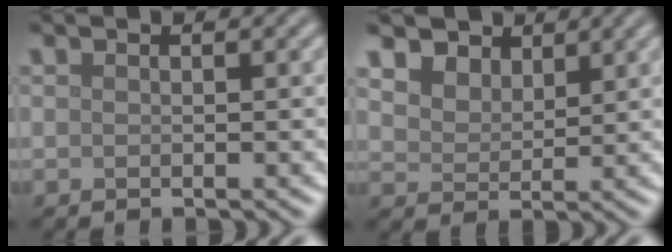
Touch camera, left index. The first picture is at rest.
{"total": 5.9, "force": [4.1, 3.6, 2.1], "torque": [-0.076, 0.003, 0.077]}